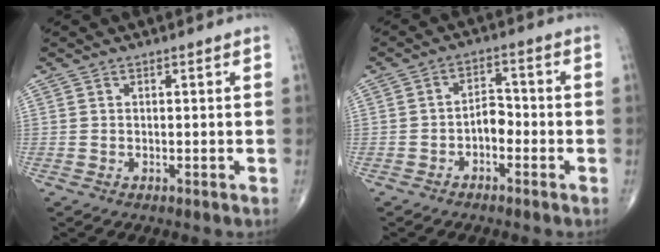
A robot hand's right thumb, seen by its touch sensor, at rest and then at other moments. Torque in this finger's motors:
{"motor_torque": [0.76, 0.64, 0.54, -0.28, 0.01]}